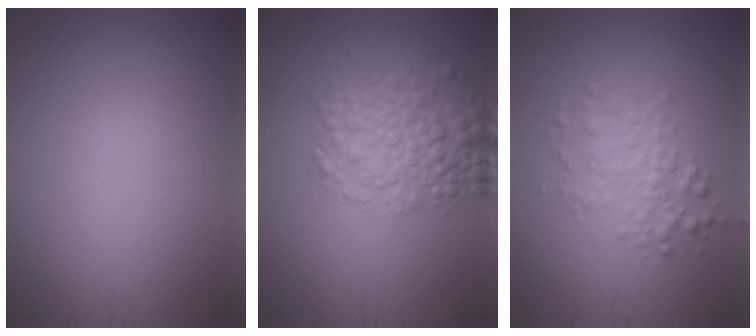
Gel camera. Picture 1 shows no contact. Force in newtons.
{"total": 4.2, "press": 4.2, "slide": 0.1}
{"total": 2.6, "press": 2.6, "slide": 0.1}